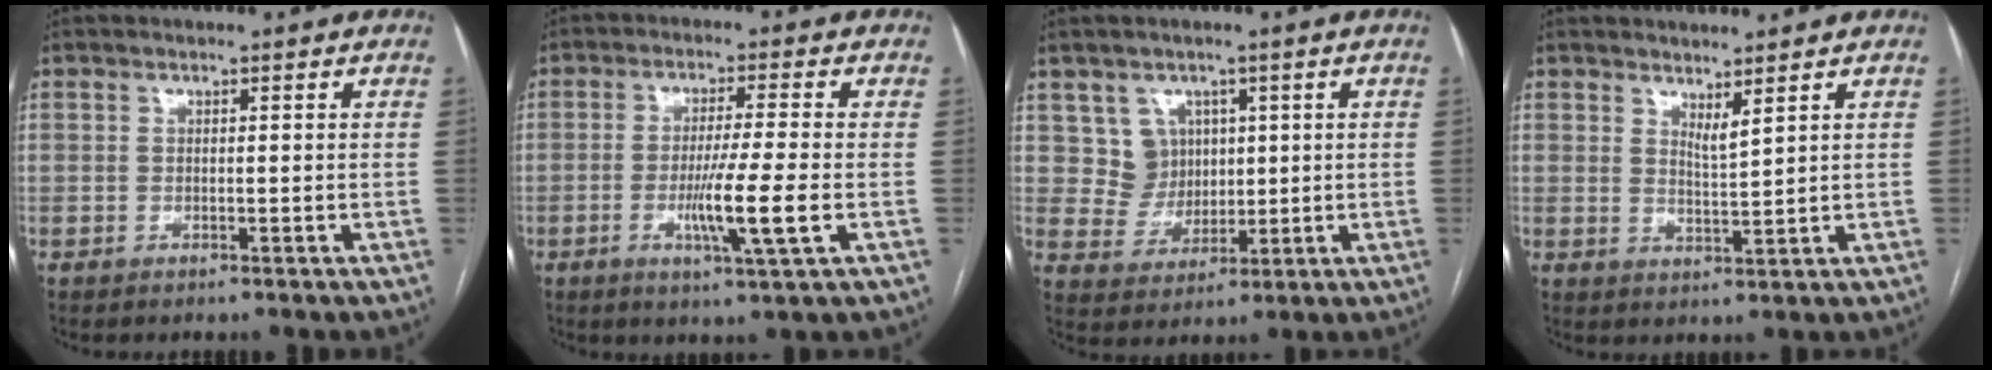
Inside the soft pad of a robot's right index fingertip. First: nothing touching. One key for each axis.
{"total": 8.2, "fx": -2.1, "fy": -0.7, "fz": 7.9, "tx": -0.140, "ty": -0.021, "tz": -0.038}
{"total": 5.7, "fx": 2.2, "fy": 5.2, "fz": 0.5, "tx": -0.010, "ty": 0.016, "tz": 0.050}
{"total": 2.2, "fx": 1.7, "fy": 0.1, "fz": 1.3, "tx": -0.027, "ty": -0.016, "tz": 0.037}